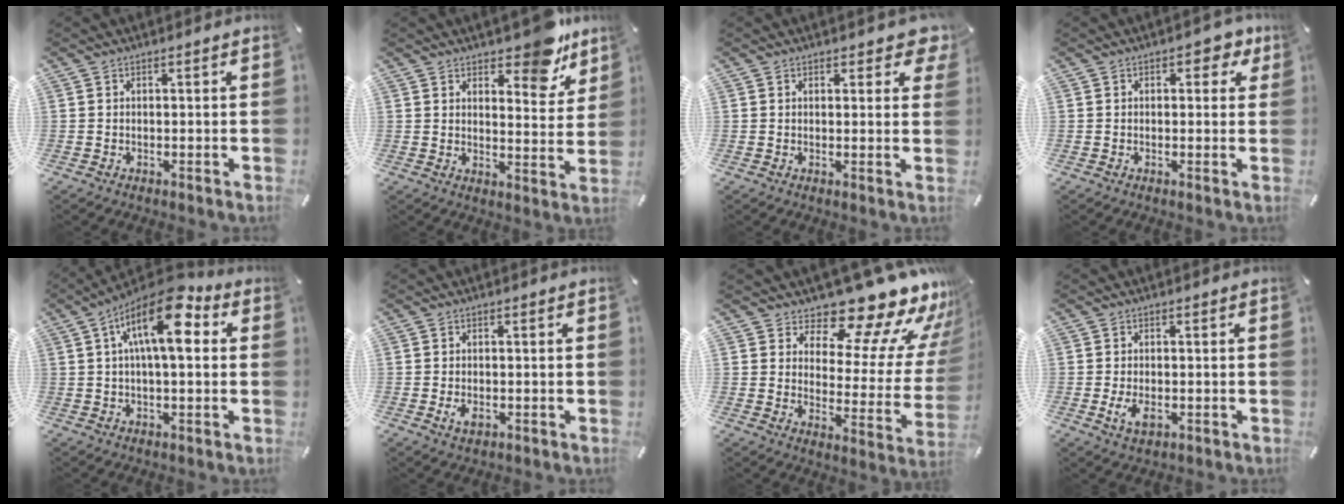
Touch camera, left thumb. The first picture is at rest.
{"total": 10.3, "force": [8.2, 4.5, 4.4], "torque": [-0.035, -0.066, 0.139]}
{"total": 3.7, "force": [2.2, 2.0, 2.1], "torque": [-0.015, -0.011, 0.034]}
{"total": 3.9, "force": [1.4, 2.5, 2.7], "torque": [-0.026, 0.000, 0.016]}
{"total": 14.6, "force": [5.0, 6.1, 12.3], "torque": [-0.198, -0.020, 0.083]}
{"total": 2.4, "force": [-0.6, 1.4, 1.8], "torque": [-0.047, -0.005, -0.014]}
{"total": 16.3, "force": [13.8, 5.4, 6.9], "torque": [-0.094, -0.130, 0.221]}
{"total": 3.9, "force": [-1.0, 2.1, 3.1], "torque": [-0.081, -0.006, -0.022]}